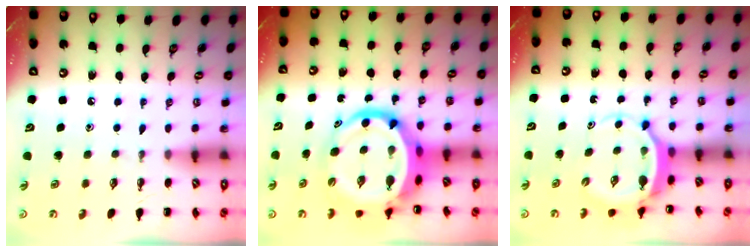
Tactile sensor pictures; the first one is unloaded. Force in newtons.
{"total": 13.2, "press": 12.7, "slide": 3.6}
{"total": 6.4, "press": 6.4, "slide": 0.6}